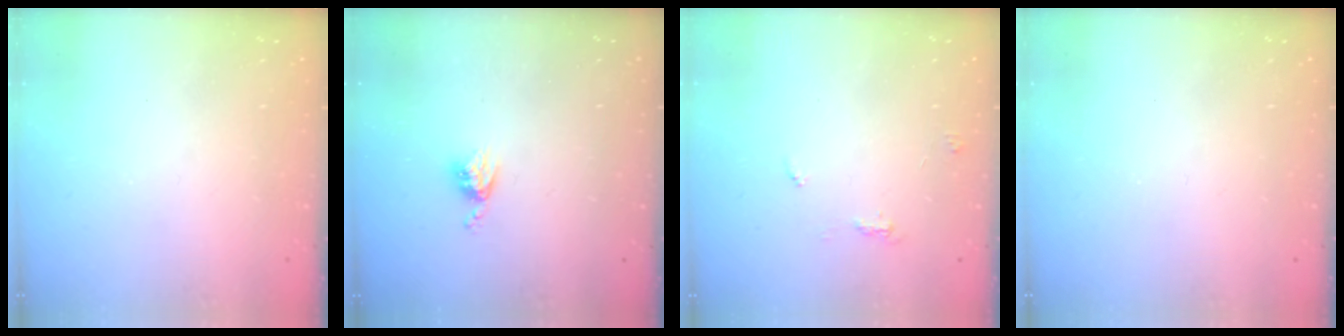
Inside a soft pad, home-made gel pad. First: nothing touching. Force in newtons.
{"total": 3.6, "press": 3.6, "slide": 0.4}
{"total": 5.6, "press": 5.6, "slide": 0.4}
{"total": 0.0}